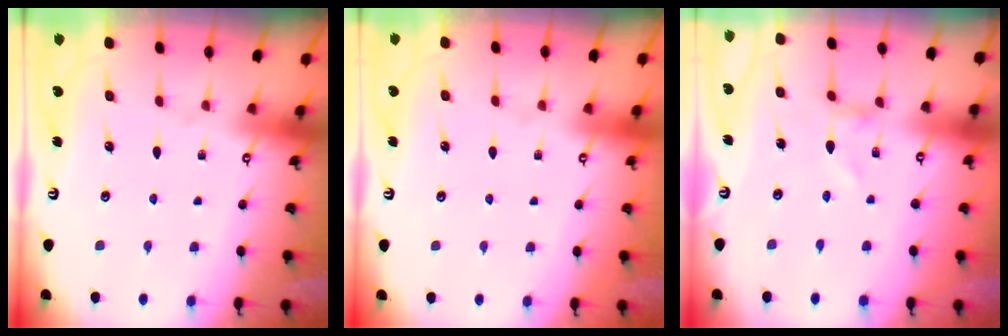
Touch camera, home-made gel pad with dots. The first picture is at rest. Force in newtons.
{"total": 1.8, "press": 1.7, "slide": 0.1}
{"total": 0.9, "press": 0.9, "slide": 0.1}